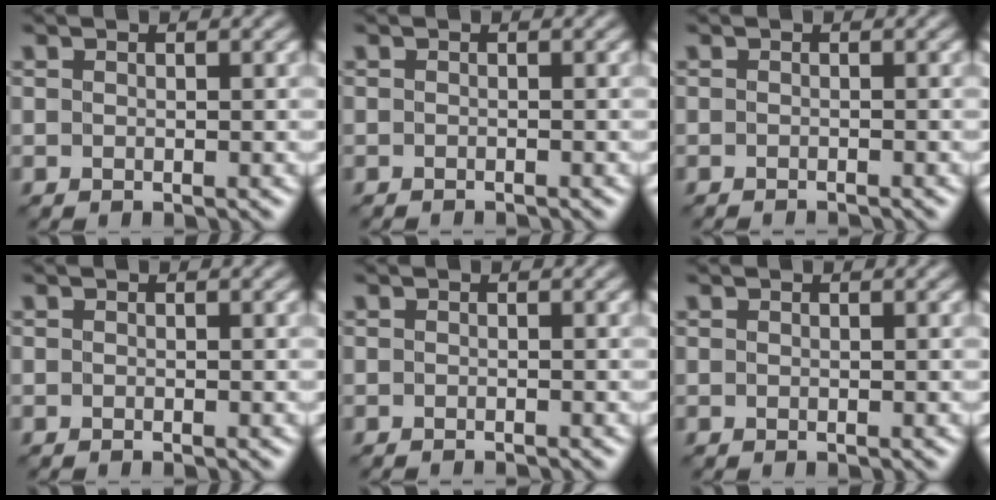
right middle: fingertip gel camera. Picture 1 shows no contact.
{"total": 0.8, "force": [-0.8, -0.2, -0.1], "torque": [0.001, -0.005, -0.014]}
{"total": 1.2, "force": [-1.2, -0.2, 0.0], "torque": [0.001, -0.006, -0.016]}
{"total": 0.0}
{"total": 0.7, "force": [-0.7, -0.2, 0.0], "torque": [0.000, -0.004, -0.012]}
{"total": 0.0}